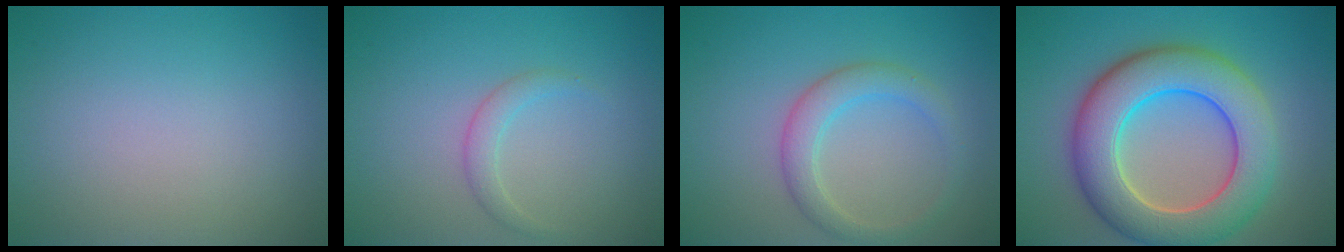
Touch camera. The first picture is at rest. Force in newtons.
{"total": 1.4, "press": 1.4, "slide": 0.0}
{"total": 3.0, "press": 3.0, "slide": 0.1}
{"total": 9.7, "press": 9.7, "slide": 0.3}